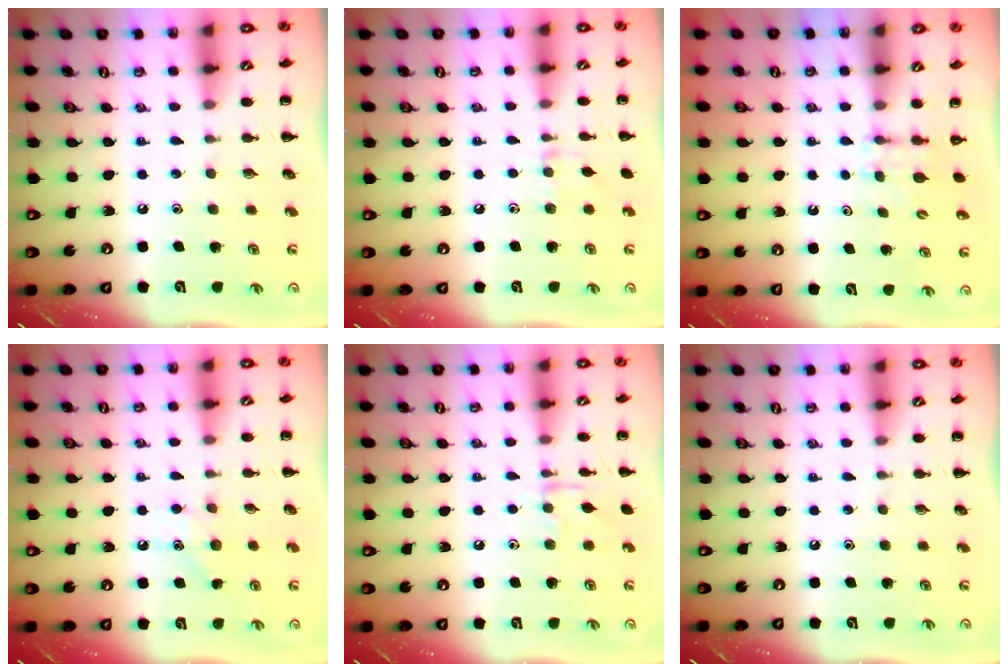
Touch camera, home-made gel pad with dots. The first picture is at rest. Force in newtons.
{"total": 4.2, "press": 3.9, "slide": 1.5}
{"total": 3.3, "press": 3.1, "slide": 1.3}
{"total": 5.0, "press": 4.6, "slide": 1.8}
{"total": 7.1, "press": 7.0, "slide": 1.2}
{"total": 0.0}